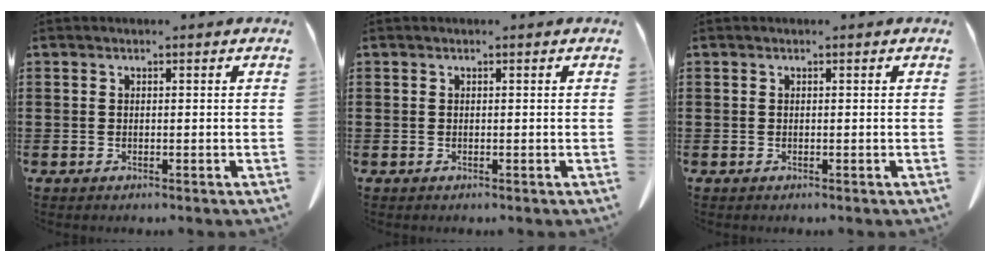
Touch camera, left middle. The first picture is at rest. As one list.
[{"total": 0.0}, {"total": 0.0}]